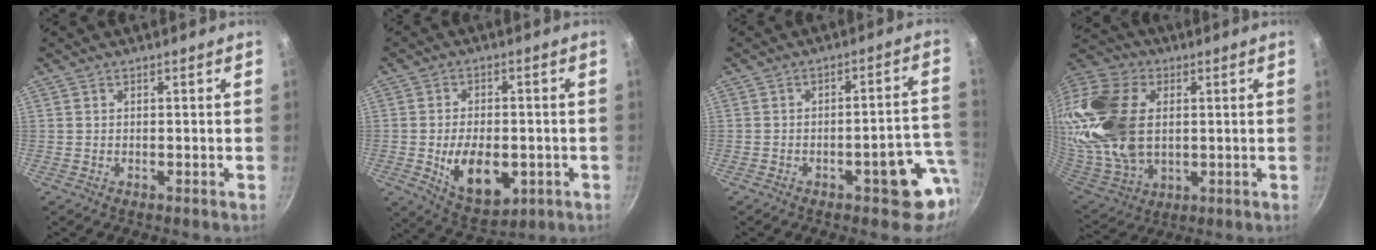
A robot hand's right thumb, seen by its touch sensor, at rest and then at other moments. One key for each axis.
{"total": 12.6, "fx": -2.9, "fy": 7.5, "fz": 9.7, "tx": -0.131, "ty": -0.002, "tz": -0.031}
{"total": 10.8, "fx": -3.7, "fy": 4.4, "fz": 9.1, "tx": -0.063, "ty": 0.033, "tz": -0.043}
{"total": 27.9, "fx": 4.2, "fy": 18.6, "fz": 20.4, "tx": -0.449, "ty": 0.006, "tz": 0.081}